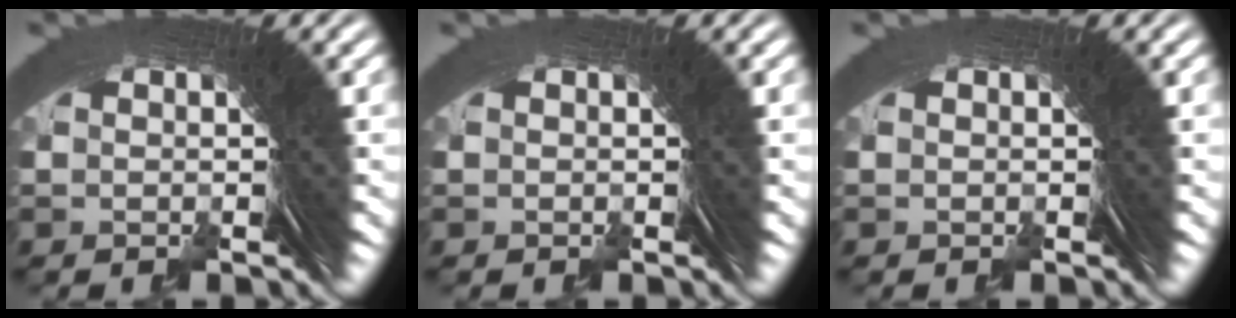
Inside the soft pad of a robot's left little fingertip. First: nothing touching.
{"total": 0.0}
{"total": 0.0}